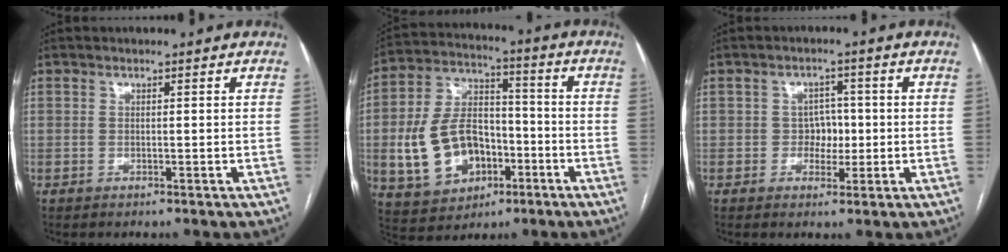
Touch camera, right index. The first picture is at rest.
{"total": 14.7, "force": [-3.7, 10.0, 10.1], "torque": [-0.221, 0.025, -0.051]}
{"total": 3.5, "force": [-0.4, 2.9, 1.9], "torque": [-0.016, 0.009, -0.007]}